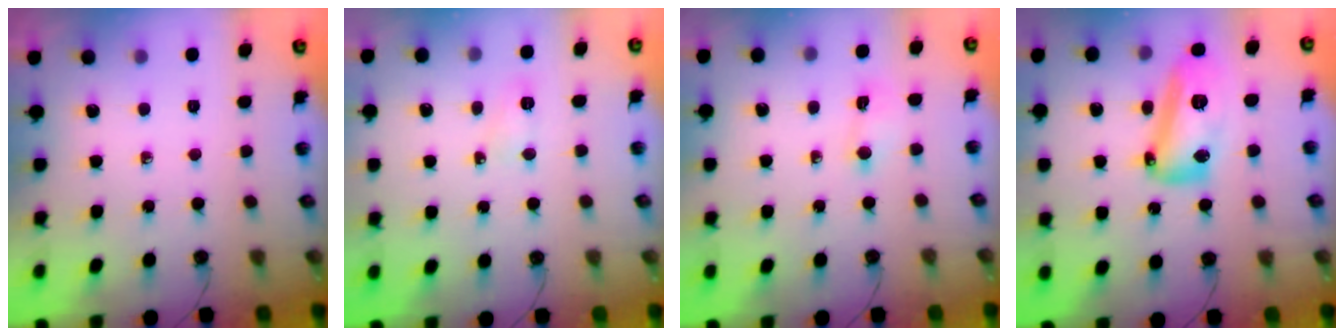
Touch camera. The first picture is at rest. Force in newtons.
{"total": 3.5, "press": 3.4, "slide": 0.4}
{"total": 4.1, "press": 4.1, "slide": 0.6}
{"total": 15.3, "press": 15.2, "slide": 1.5}